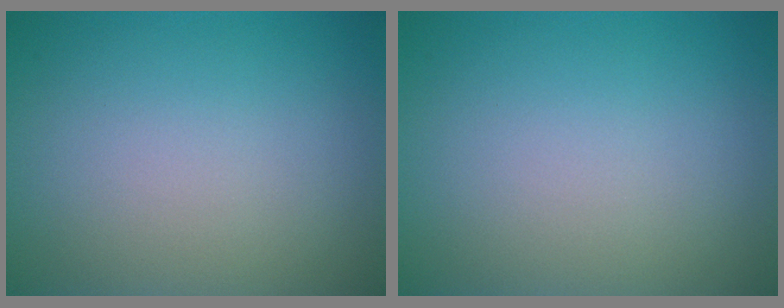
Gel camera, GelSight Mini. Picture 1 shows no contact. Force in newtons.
{"total": 0.0}